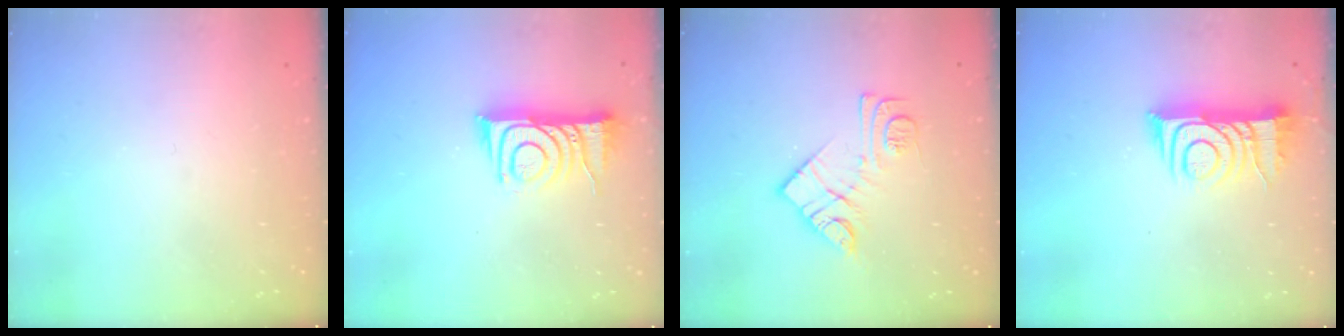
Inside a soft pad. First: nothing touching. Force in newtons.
{"total": 10.7, "press": 10.7, "slide": 1.2}
{"total": 11.8, "press": 11.8, "slide": 0.6}
{"total": 11.4, "press": 11.4, "slide": 0.8}